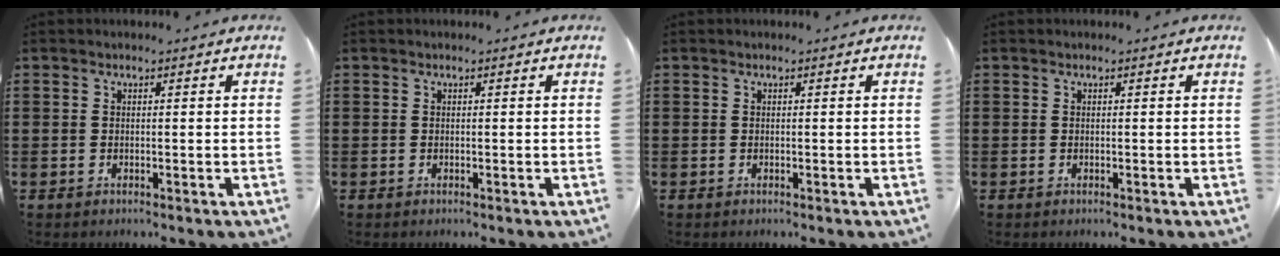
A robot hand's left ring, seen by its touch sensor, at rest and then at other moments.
{"total": 0.0}
{"total": 0.0}
{"total": 0.0}